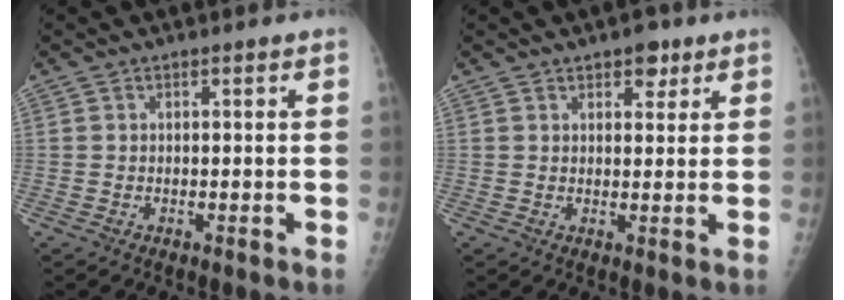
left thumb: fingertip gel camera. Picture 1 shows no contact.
{"total": 3.9, "force": [2.4, 2.1, 2.3], "torque": [-0.010, -0.010, 0.031]}